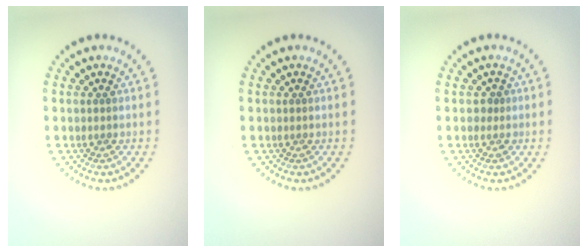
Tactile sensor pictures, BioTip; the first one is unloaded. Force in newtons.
{"total": 0.0}
{"total": 0.9, "press": 0.8, "slide": 0.5}